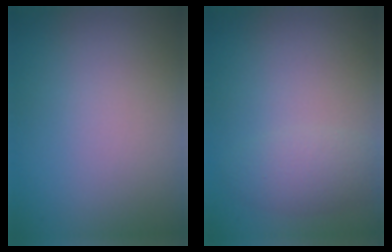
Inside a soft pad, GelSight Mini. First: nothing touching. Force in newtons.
{"total": 2.5, "press": 2.5, "slide": 0.1}